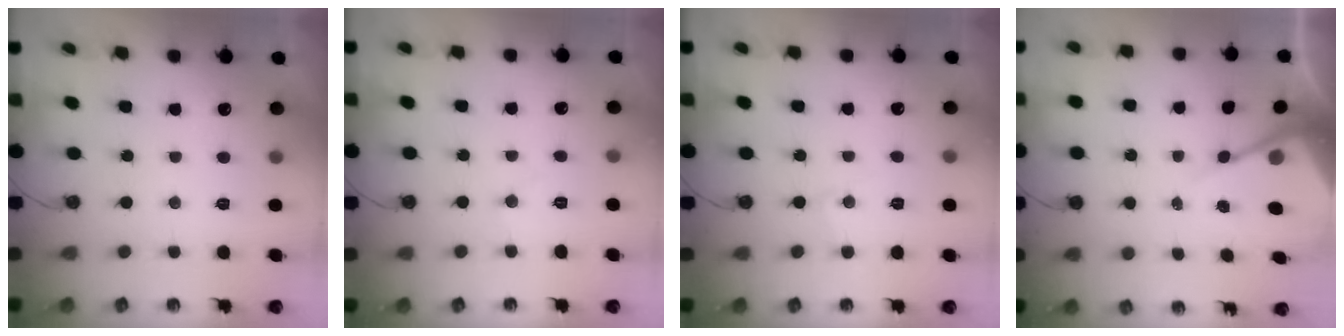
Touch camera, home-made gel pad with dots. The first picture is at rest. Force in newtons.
{"total": 5.3, "press": 5.3, "slide": 0.8}
{"total": 4.4, "press": 4.4, "slide": 0.7}
{"total": 8.8, "press": 8.7, "slide": 0.7}